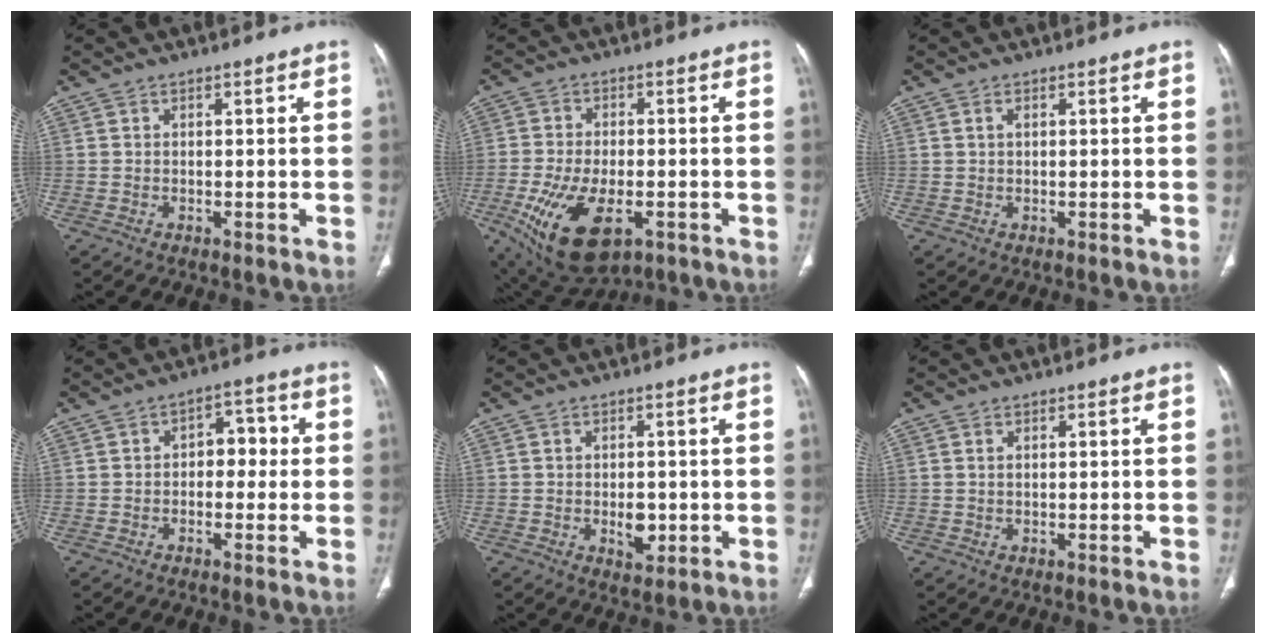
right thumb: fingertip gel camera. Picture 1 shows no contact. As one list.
[{"total": 15.6, "force": [-6.1, 7.8, 12.0], "torque": [-0.233, 0.002, -0.089]}, {"total": 1.0, "force": [0.4, 0.6, 0.7], "torque": [-0.016, 0.003, 0.008]}, {"total": 5.7, "force": [0.0, 3.8, 4.2], "torque": [-0.029, 0.022, -0.008]}, {"total": 4.2, "force": [-0.6, 2.6, 3.2], "torque": [-0.037, -0.002, -0.003]}, {"total": 0.7, "force": [0.3, 0.3, 0.6], "torque": [-0.015, 0.004, 0.007]}]